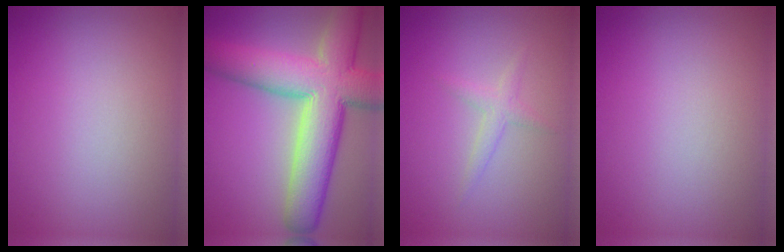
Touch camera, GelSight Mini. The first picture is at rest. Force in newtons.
{"total": 11.6, "press": 11.5, "slide": 0.9}
{"total": 1.3, "press": 1.3, "slide": 0.1}
{"total": 0.0}